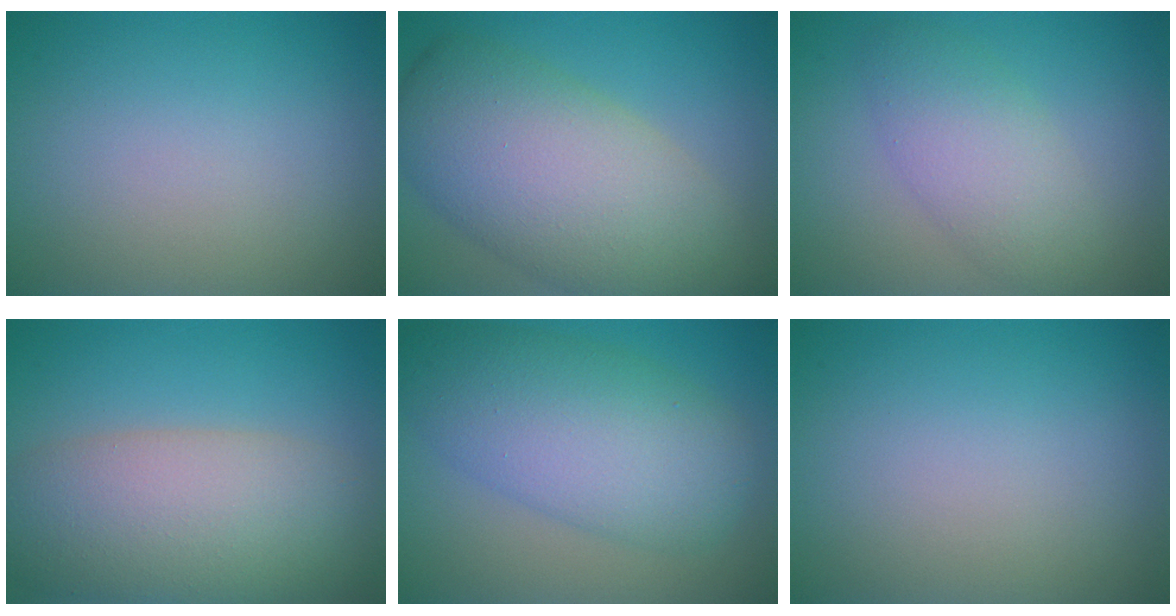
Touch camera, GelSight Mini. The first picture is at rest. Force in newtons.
{"total": 11.4, "press": 11.4, "slide": 0.6}
{"total": 4.2, "press": 4.2, "slide": 0.1}
{"total": 9.1, "press": 9.1, "slide": 0.5}
{"total": 8.4, "press": 8.4, "slide": 0.1}
{"total": 0.0}